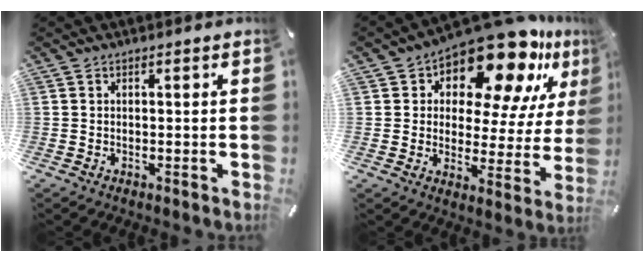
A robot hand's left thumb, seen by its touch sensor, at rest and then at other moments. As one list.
[{"total": 17.5, "force": [12.9, 7.3, 9.2], "torque": [-0.142, -0.103, 0.215]}]